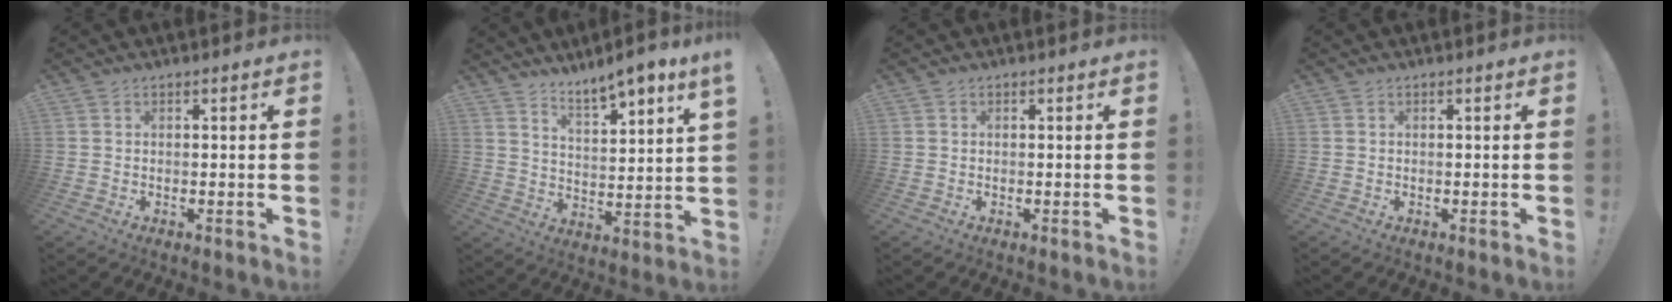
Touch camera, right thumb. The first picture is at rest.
{"total": 7.5, "force": [6.5, 0.1, 3.7], "torque": [-0.054, -0.056, 0.107]}
{"total": 0.0}
{"total": 0.0}